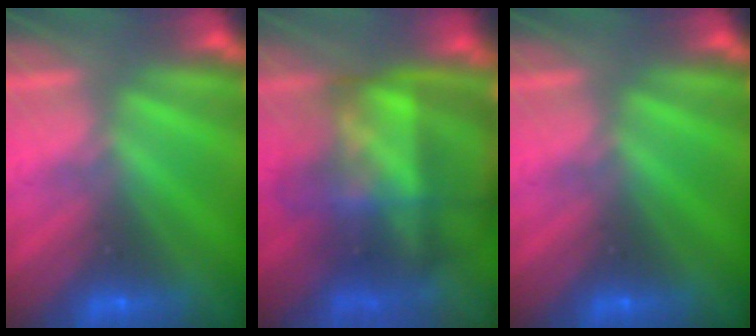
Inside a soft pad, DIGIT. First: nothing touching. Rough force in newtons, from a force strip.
{"total": 7.3}
{"total": 0.0}